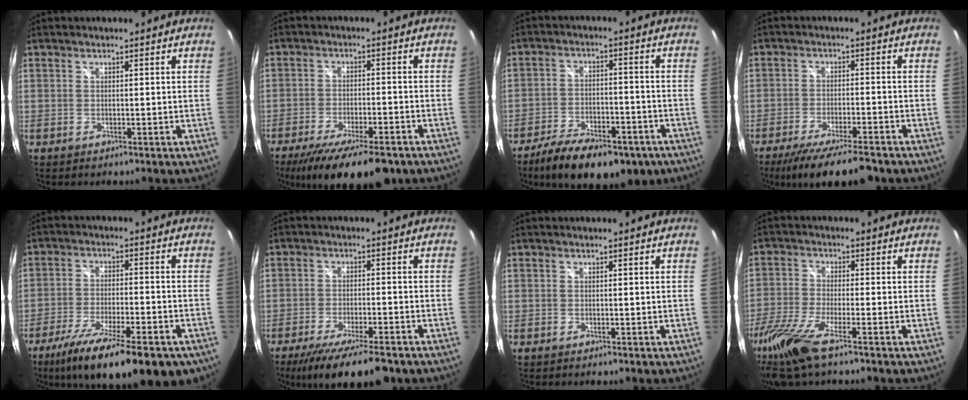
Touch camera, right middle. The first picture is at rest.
{"total": 16.3, "force": [-12.0, 4.6, 10.0], "torque": [-0.191, -0.048, -0.183]}
{"total": 17.7, "force": [-12.1, 7.4, 10.5], "torque": [-0.202, -0.027, -0.180]}
{"total": 12.5, "force": [-10.2, 2.0, 6.9], "torque": [-0.141, -0.033, -0.162]}
{"total": 20.6, "force": [-13.9, 6.0, 13.9], "torque": [-0.249, -0.059, -0.212]}
{"total": 13.4, "force": [-10.3, 2.8, 8.1], "torque": [-0.162, -0.041, -0.164]}
{"total": 0.0}
{"total": 11.6, "force": [-8.2, 1.5, 8.2], "torque": [-0.192, -0.044, -0.158]}